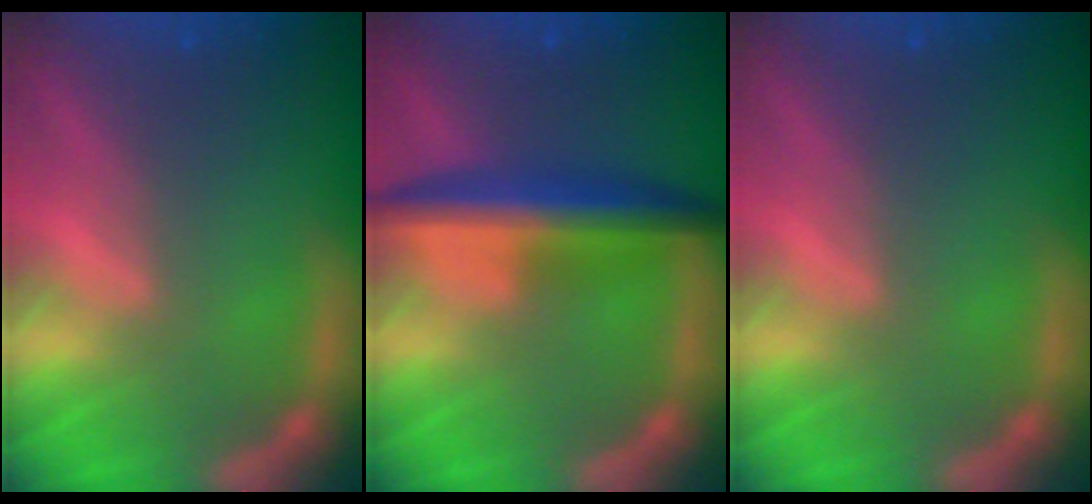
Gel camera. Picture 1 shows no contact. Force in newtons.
{"total": 6.0}
{"total": 0.0}